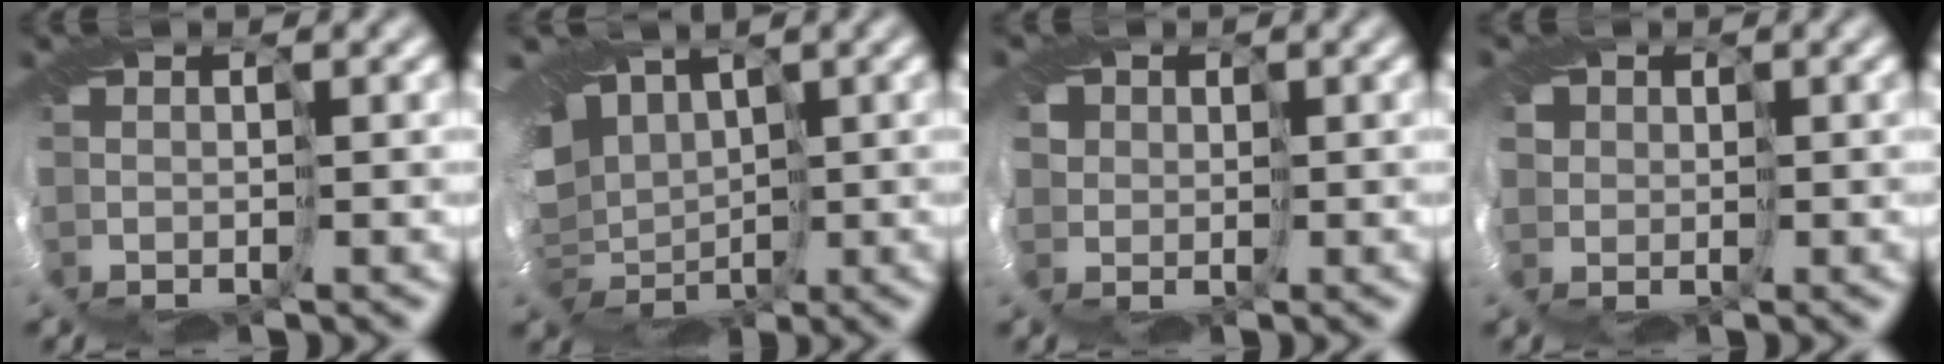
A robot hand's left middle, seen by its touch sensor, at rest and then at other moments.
{"total": 10.1, "force": [2.6, 7.4, 6.4], "torque": [-0.113, 0.001, 0.049]}
{"total": 5.8, "force": [2.4, 4.8, 2.2], "torque": [-0.048, 0.023, 0.020]}
{"total": 4.9, "force": [2.1, 4.1, 1.8], "torque": [-0.040, 0.019, 0.017]}